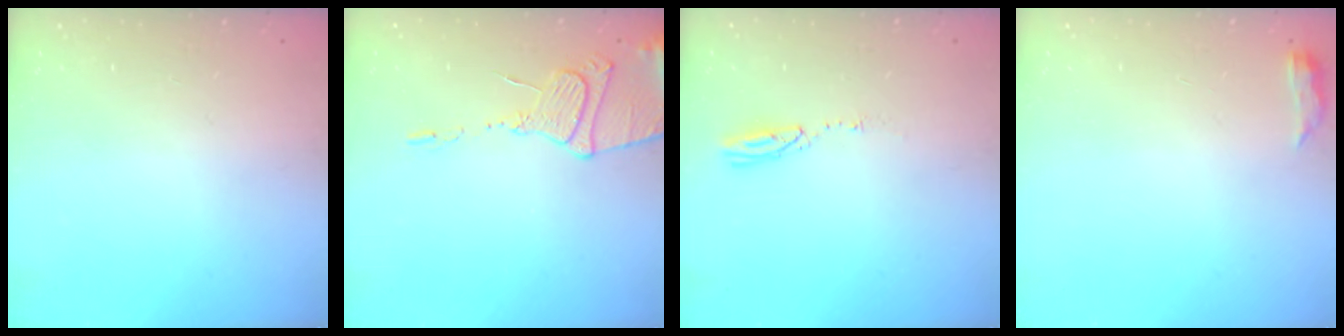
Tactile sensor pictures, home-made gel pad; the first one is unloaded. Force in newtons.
{"total": 12.3, "press": 12.3, "slide": 1.1}
{"total": 3.6, "press": 3.6, "slide": 0.3}
{"total": 3.2, "press": 3.1, "slide": 0.6}